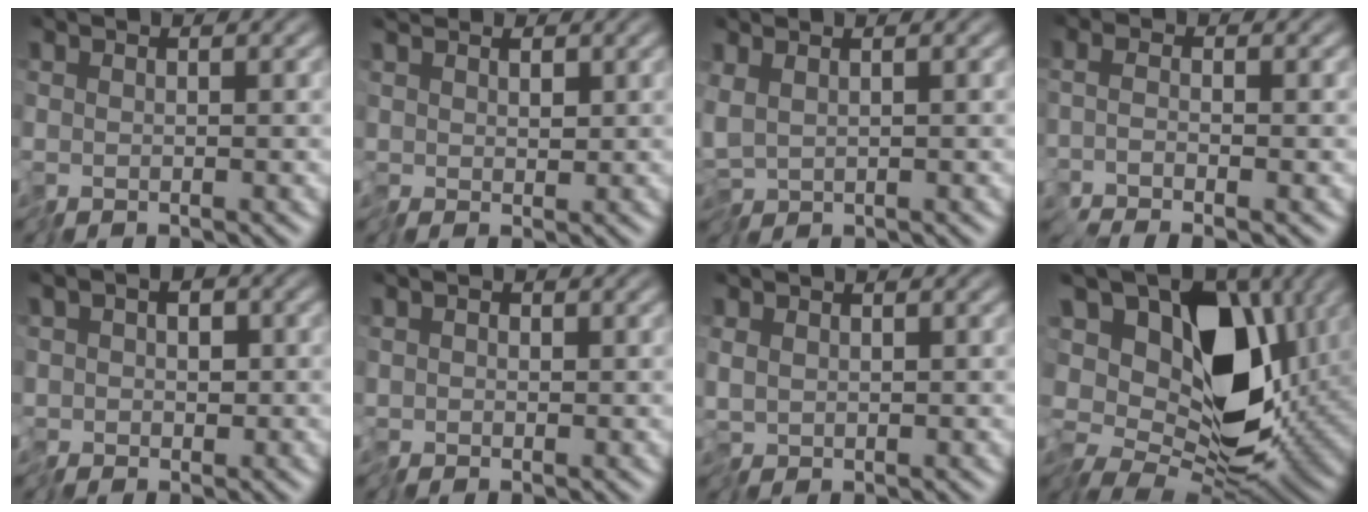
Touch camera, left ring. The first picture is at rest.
{"total": 1.5, "force": [1.0, 1.0, 0.4], "torque": [-0.015, 0.006, 0.014]}
{"total": 2.1, "force": [-0.1, 1.1, 1.8], "torque": [-0.043, -0.001, -0.002]}
{"total": 0.8, "force": [-0.5, -0.3, 0.6], "torque": [-0.015, -0.002, -0.014]}
{"total": 2.8, "force": [-0.1, 2.0, 2.0], "torque": [-0.037, 0.003, -0.009]}
{"total": 0.8, "force": [-0.2, 0.7, 0.3], "torque": [-0.008, 0.001, -0.009]}
{"total": 1.0, "force": [0.2, 0.6, 0.7], "torque": [-0.015, 0.000, 0.002]}
{"total": 13.4, "force": [2.1, 8.4, 10.2], "torque": [-0.163, 0.007, 0.027]}